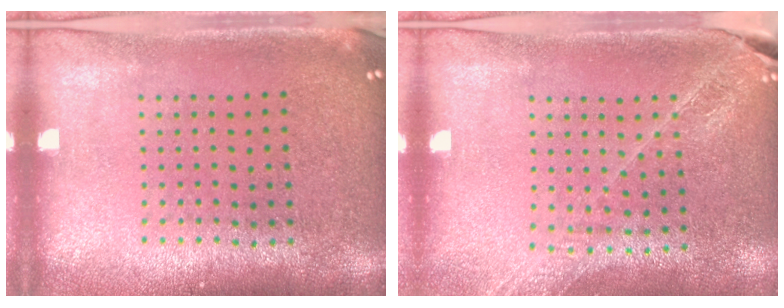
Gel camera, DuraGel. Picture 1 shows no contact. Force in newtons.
{"total": 1.6, "press": 1.6, "slide": 0.0}